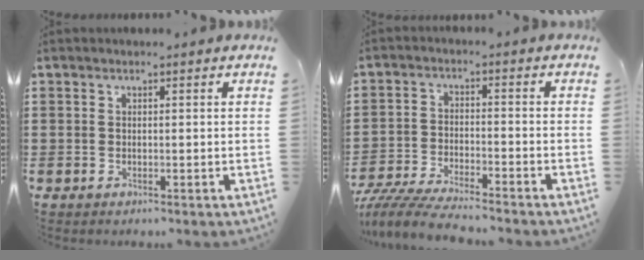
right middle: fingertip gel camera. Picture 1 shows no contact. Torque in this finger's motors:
{"motor_torque": [0.91, 0.02, 0.64, 0.19]}